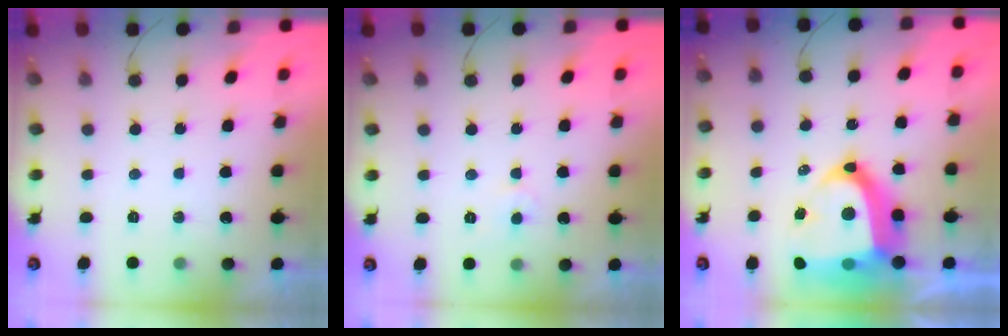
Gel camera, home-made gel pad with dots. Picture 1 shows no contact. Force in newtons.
{"total": 3.5, "press": 3.5, "slide": 0.4}
{"total": 22.5, "press": 22.3, "slide": 3.1}